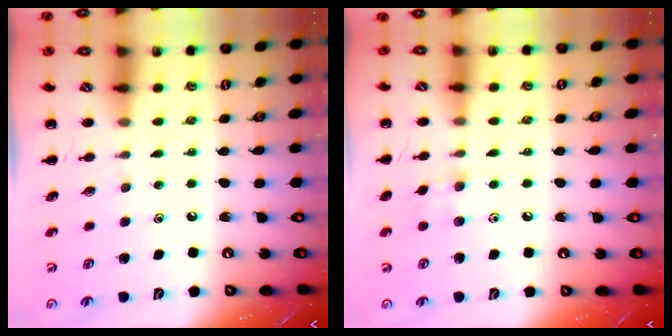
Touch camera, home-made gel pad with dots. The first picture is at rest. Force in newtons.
{"total": 3.5, "press": 3.3, "slide": 1.2}